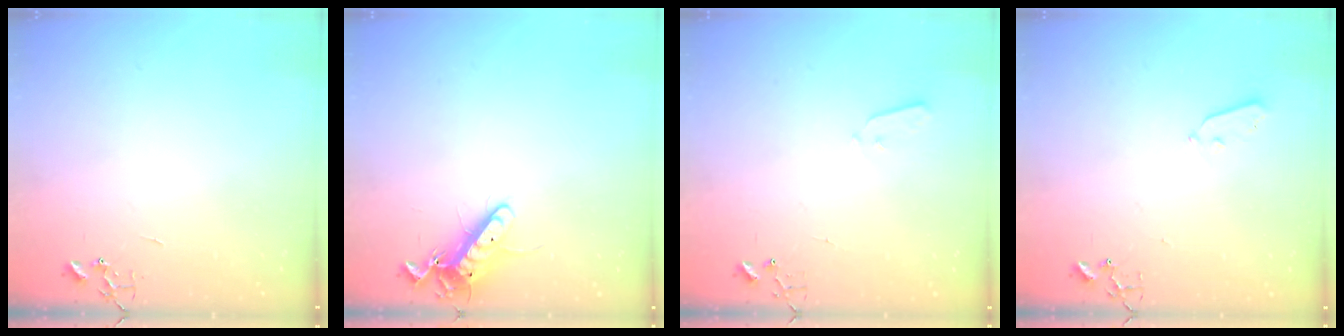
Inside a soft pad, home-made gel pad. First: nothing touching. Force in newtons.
{"total": 12.2, "press": 12.1, "slide": 1.0}
{"total": 2.0, "press": 2.0, "slide": 0.4}
{"total": 3.0, "press": 3.0, "slide": 0.4}